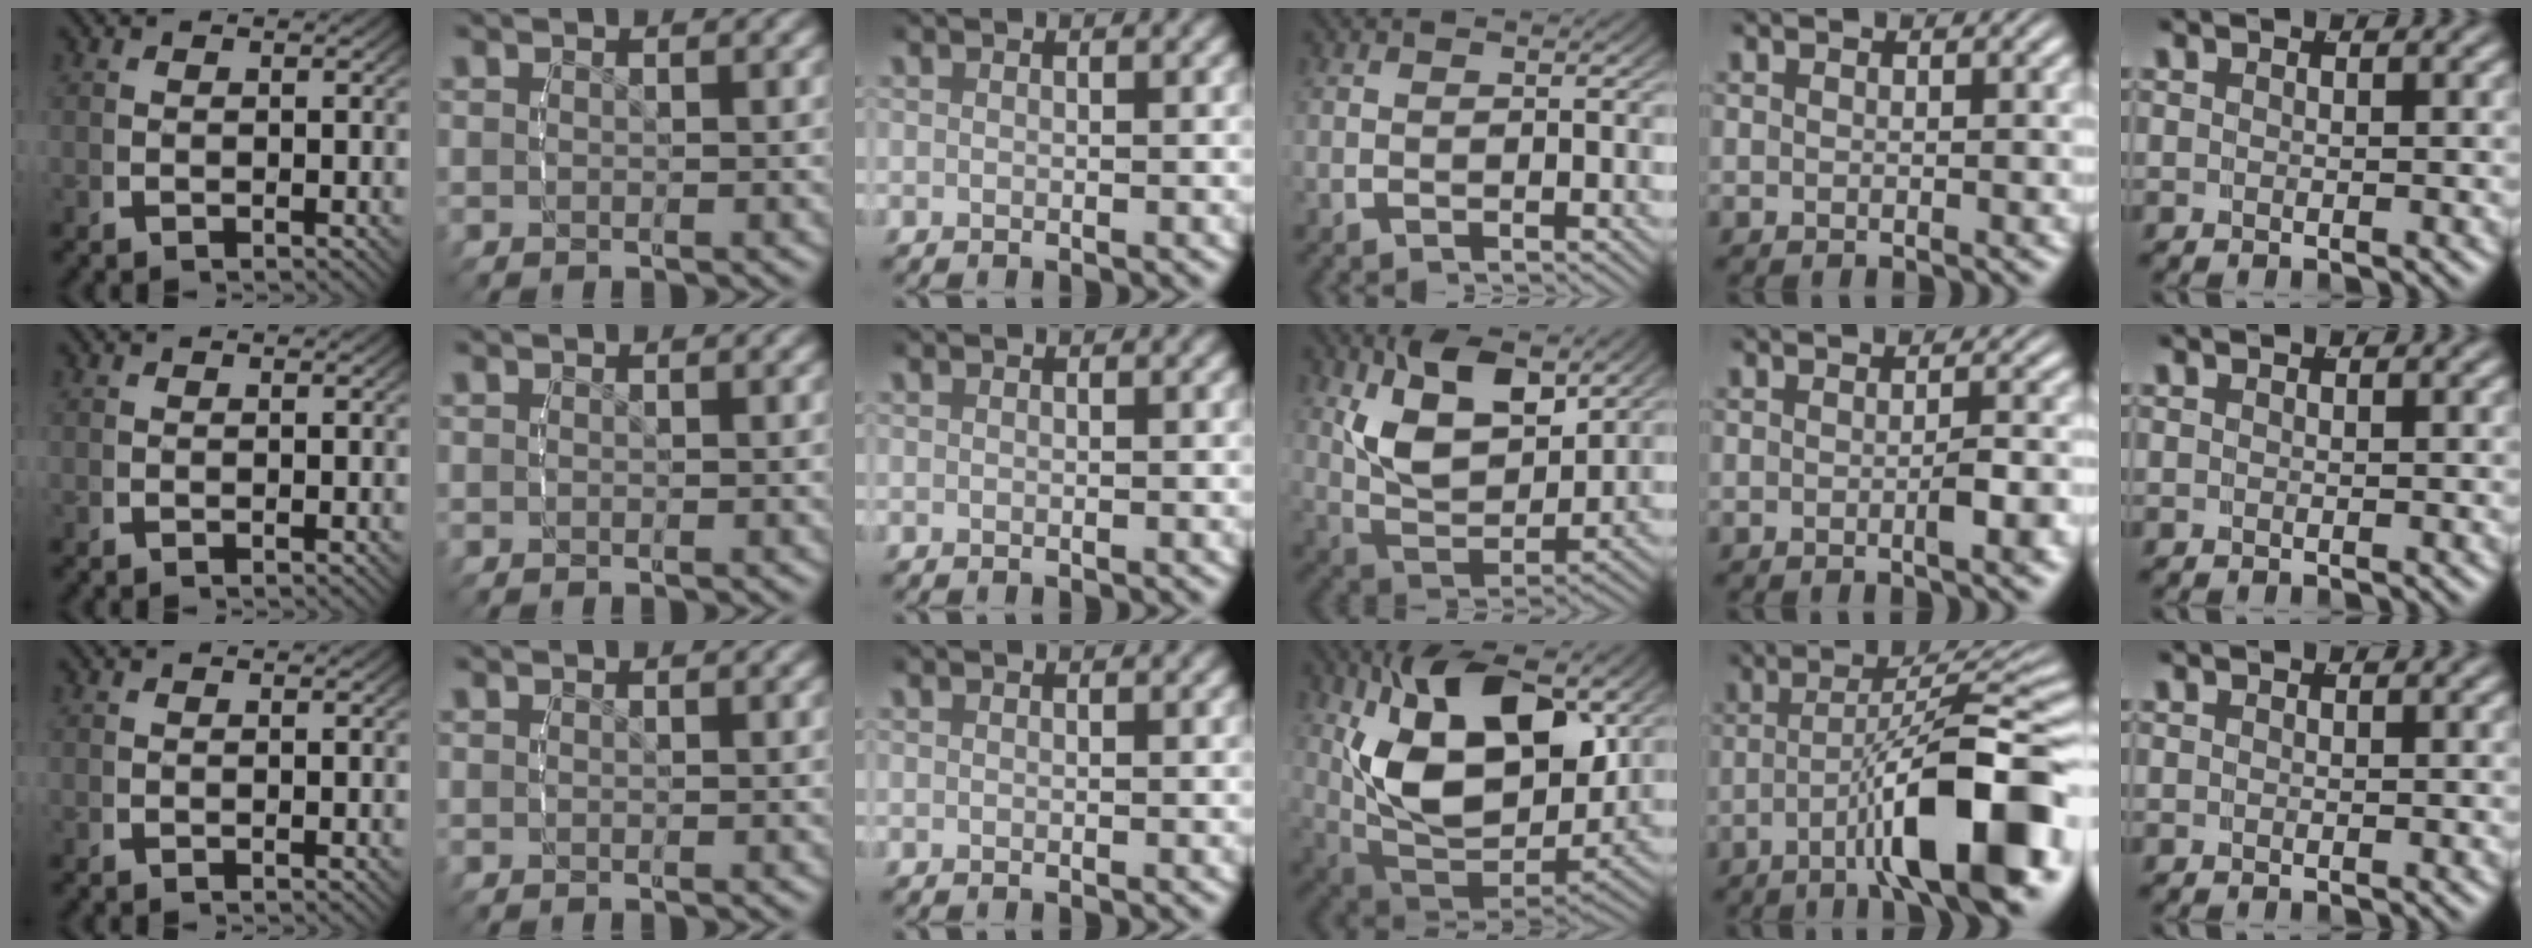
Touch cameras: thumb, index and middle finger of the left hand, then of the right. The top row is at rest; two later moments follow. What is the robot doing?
{"motion": "lift_and_place", "object": "bottle cap"}